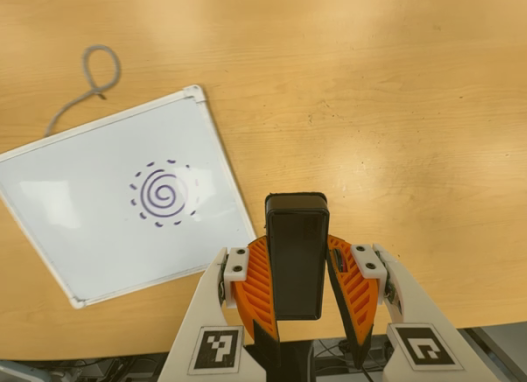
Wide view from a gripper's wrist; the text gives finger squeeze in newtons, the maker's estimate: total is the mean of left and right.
{"total": 7.5, "left": 6.1, "right": 8.8}